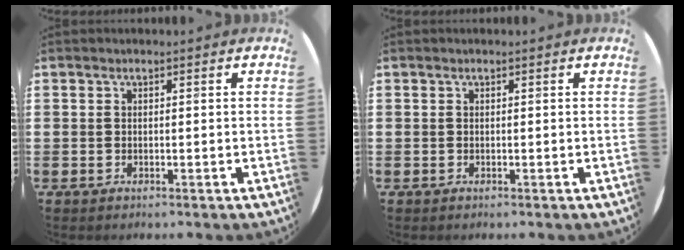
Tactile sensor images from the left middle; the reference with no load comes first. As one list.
[{"total": 0.0}]